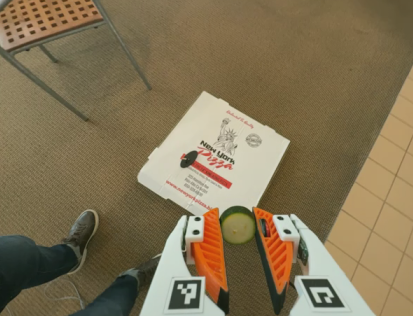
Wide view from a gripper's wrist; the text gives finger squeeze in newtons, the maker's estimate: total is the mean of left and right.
{"total": 7.0, "left": 6.9, "right": 7.2}